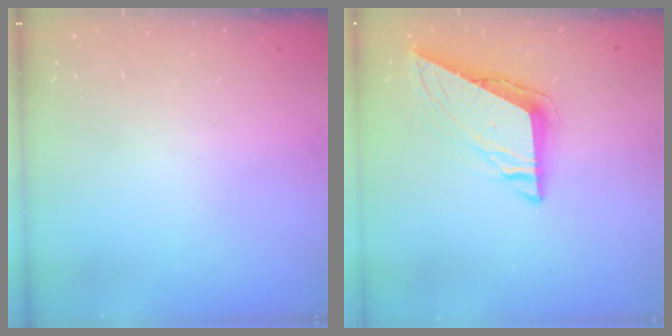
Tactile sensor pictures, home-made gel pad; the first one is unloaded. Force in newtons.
{"total": 8.7, "press": 8.6, "slide": 0.7}